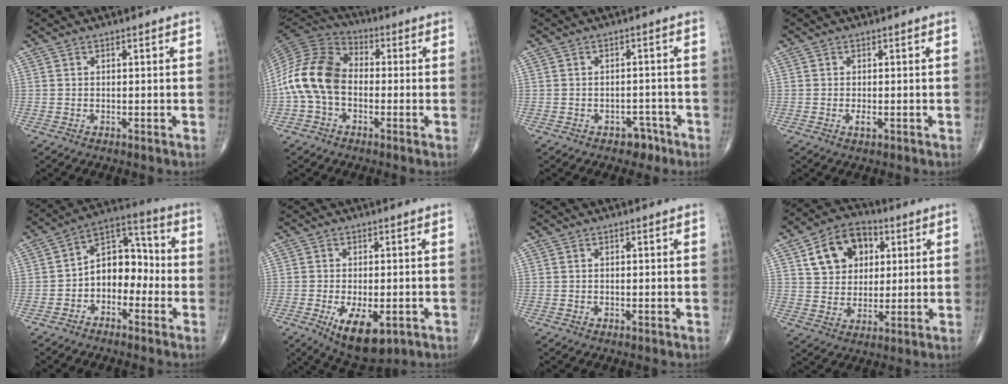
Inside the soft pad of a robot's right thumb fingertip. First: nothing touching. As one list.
[{"total": 13.4, "force": [-1.9, 9.3, 9.5], "torque": [-0.186, 0.036, -0.049]}, {"total": 3.4, "force": [-2.2, 2.3, 1.2], "torque": [0.001, 0.020, -0.025]}, {"total": 1.4, "force": [-0.5, 0.6, 1.2], "torque": [-0.023, -0.002, -0.009]}, {"total": 10.1, "force": [-2.4, 7.1, 6.8], "torque": [-0.067, 0.048, -0.058]}, {"total": 10.1, "force": [-3.7, 4.7, 8.2], "torque": [-0.125, -0.008, -0.047]}, {"total": 0.0}, {"total": 12.8, "force": [4.4, 9.6, 7.3], "torque": [-0.088, 0.000, 0.071]}]